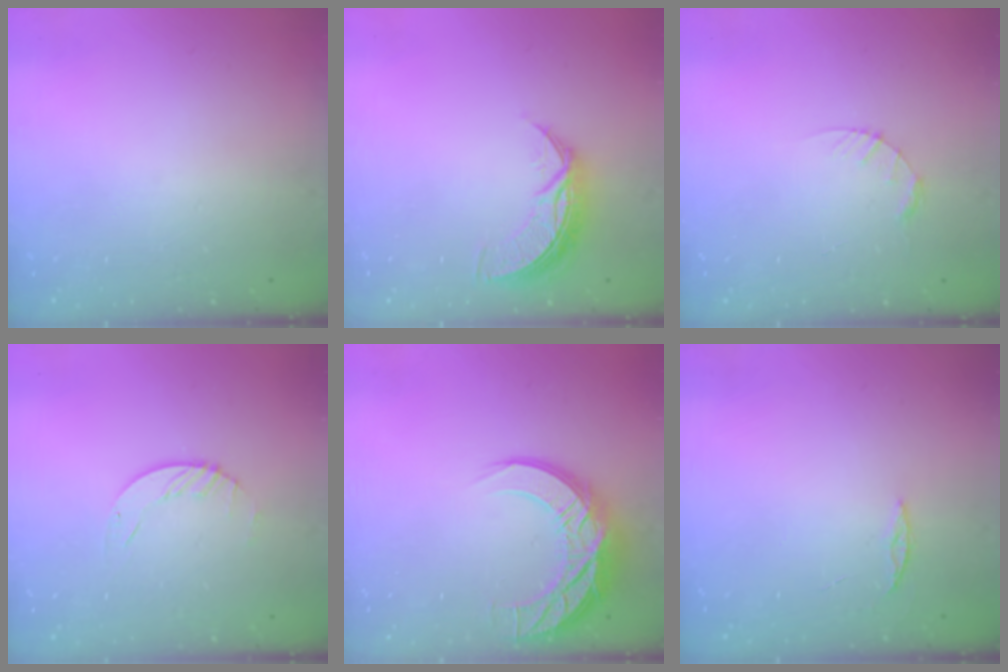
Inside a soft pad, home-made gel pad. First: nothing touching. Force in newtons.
{"total": 8.8, "press": 8.8, "slide": 0.4}
{"total": 3.4, "press": 3.4, "slide": 0.4}
{"total": 1.9, "press": 1.9, "slide": 0.2}
{"total": 13.7, "press": 13.7, "slide": 0.9}
{"total": 2.4, "press": 2.4, "slide": 0.2}